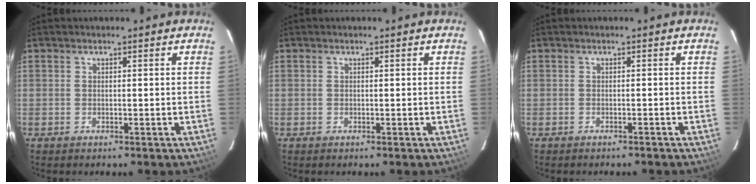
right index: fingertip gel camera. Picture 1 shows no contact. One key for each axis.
{"total": 0.0}
{"total": 0.9, "fx": -0.9, "fy": 0.1, "fz": 0.2, "tx": -0.005, "ty": 0.004, "tz": -0.011}